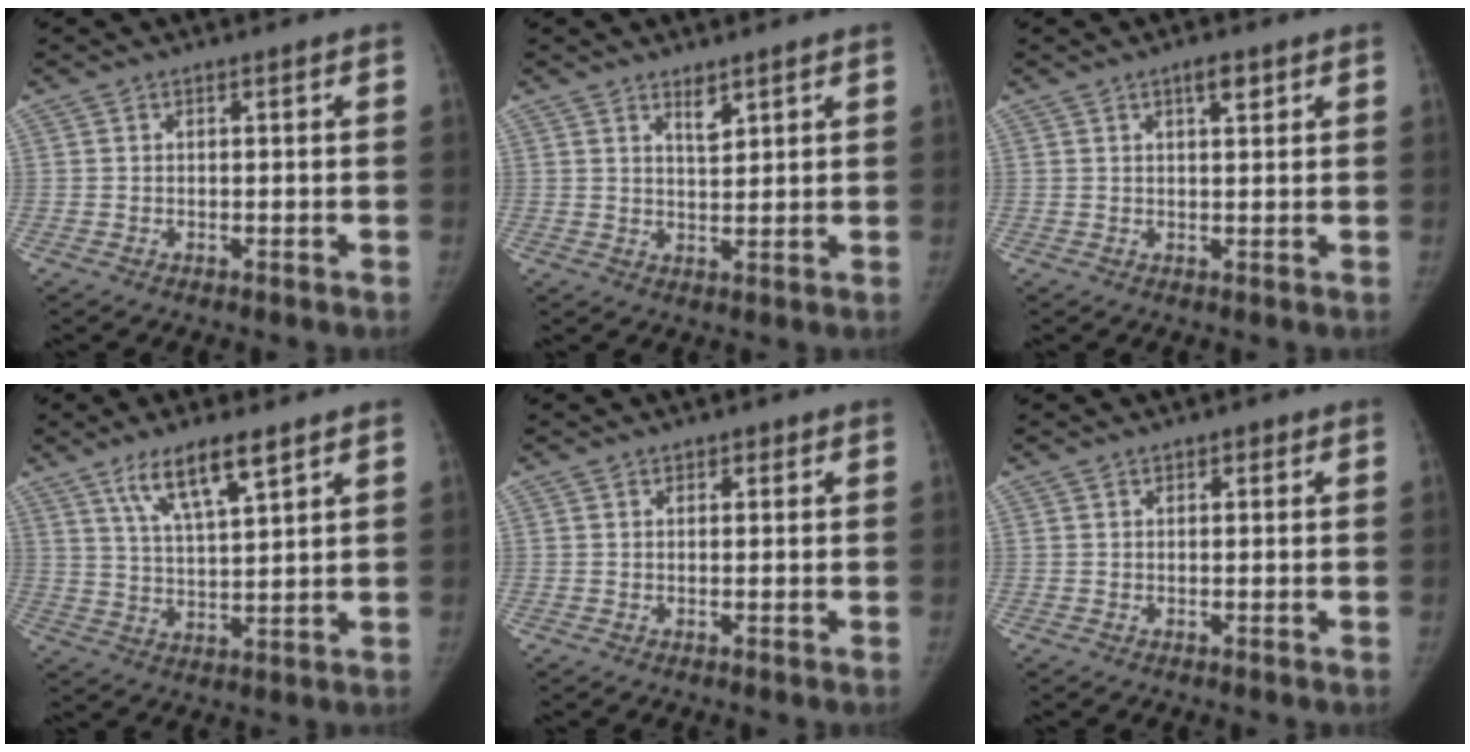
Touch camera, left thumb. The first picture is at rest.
{"total": 3.0, "force": [2.1, 1.1, 1.8], "torque": [-0.022, -0.018, 0.039]}
{"total": 2.8, "force": [1.6, 1.0, 2.1], "torque": [-0.023, -0.006, 0.024]}
{"total": 9.6, "force": [6.0, 2.2, 7.1], "torque": [-0.121, -0.028, 0.117]}
{"total": 1.2, "force": [0.7, 0.9, 0.3], "torque": [0.011, -0.002, 0.005]}
{"total": 1.1, "force": [0.6, 0.8, 0.5], "torque": [0.006, 0.000, 0.004]}